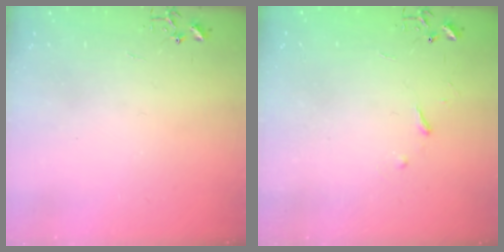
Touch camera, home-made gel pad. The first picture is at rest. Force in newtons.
{"total": 3.9, "press": 3.9, "slide": 0.5}